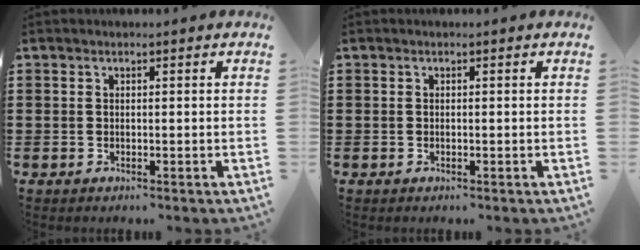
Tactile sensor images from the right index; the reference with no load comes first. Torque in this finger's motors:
{"motor_torque": [0.64, 1.50, 0.01, 0.01]}